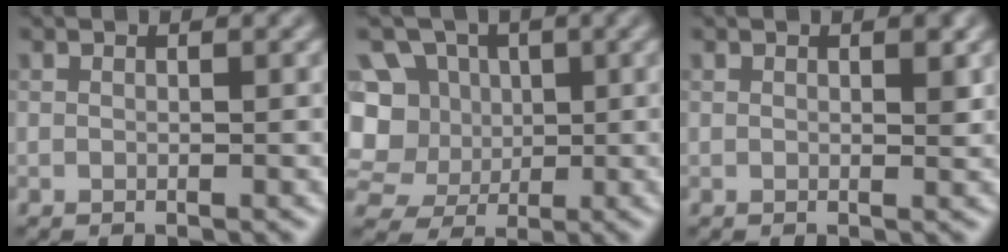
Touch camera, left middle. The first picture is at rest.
{"total": 10.4, "force": [0.7, 9.5, 4.3], "torque": [-0.104, 0.036, -0.008]}
{"total": 0.9, "force": [0.4, 0.3, 0.8], "torque": [-0.006, -0.001, 0.011]}